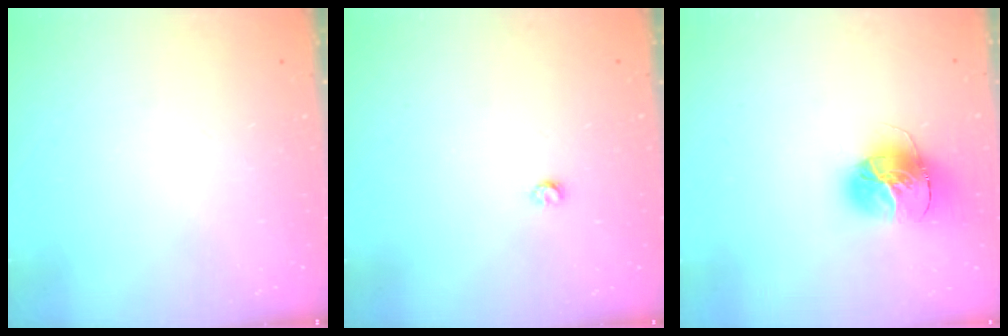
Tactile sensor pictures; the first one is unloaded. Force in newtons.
{"total": 2.9, "press": 2.8, "slide": 0.5}
{"total": 16.1, "press": 16.0, "slide": 1.7}